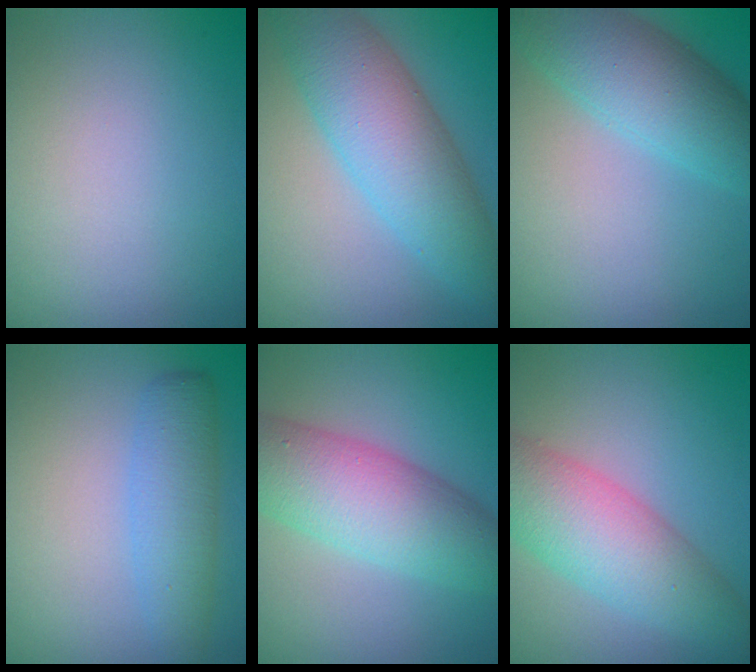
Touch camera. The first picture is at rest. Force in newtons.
{"total": 7.7, "press": 7.7, "slide": 0.1}
{"total": 6.7, "press": 6.7, "slide": 0.3}
{"total": 3.7, "press": 3.7, "slide": 0.1}
{"total": 8.3, "press": 8.3, "slide": 0.1}
{"total": 7.1, "press": 7.1, "slide": 0.4}